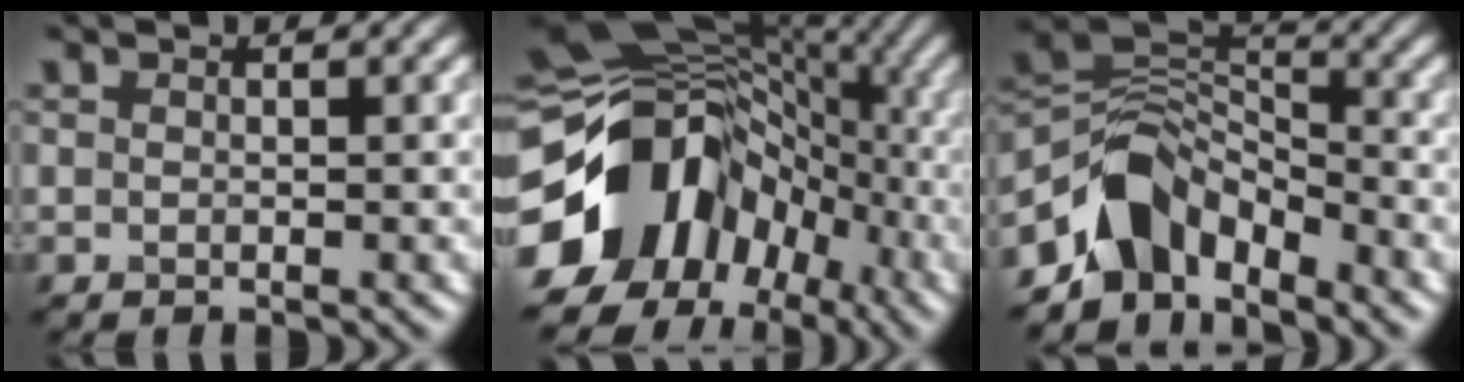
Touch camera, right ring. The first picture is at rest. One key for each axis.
{"total": 14.5, "fx": -4.5, "fy": 11.2, "fz": 8.0, "tx": -0.142, "ty": -0.014, "tz": -0.086}
{"total": 6.0, "fx": -4.1, "fy": 3.5, "fz": 2.5, "tx": -0.027, "ty": 0.003, "tz": -0.087}